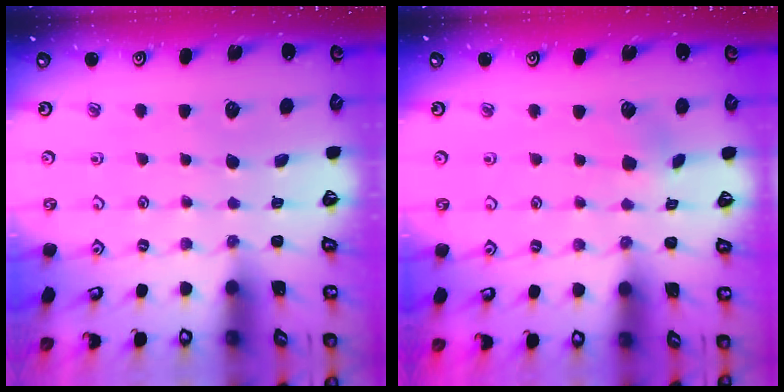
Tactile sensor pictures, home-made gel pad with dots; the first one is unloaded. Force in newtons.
{"total": 2.9, "press": 2.8, "slide": 0.2}